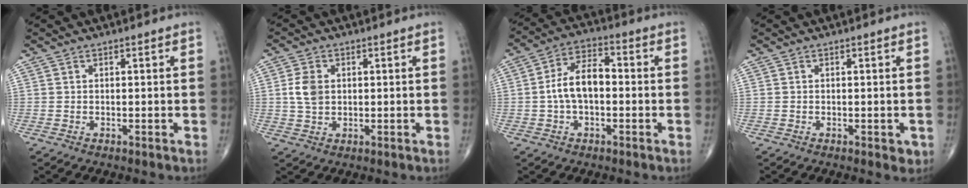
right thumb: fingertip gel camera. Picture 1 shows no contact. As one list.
[{"total": 4.3, "force": [0.6, 3.1, 2.9], "torque": [-0.050, -0.001, 0.013]}, {"total": 9.0, "force": [-0.7, 5.0, 7.5], "torque": [-0.134, 0.032, -0.021]}, {"total": 1.6, "force": [-0.5, 0.8, 1.3], "torque": [-0.010, -0.001, -0.007]}]